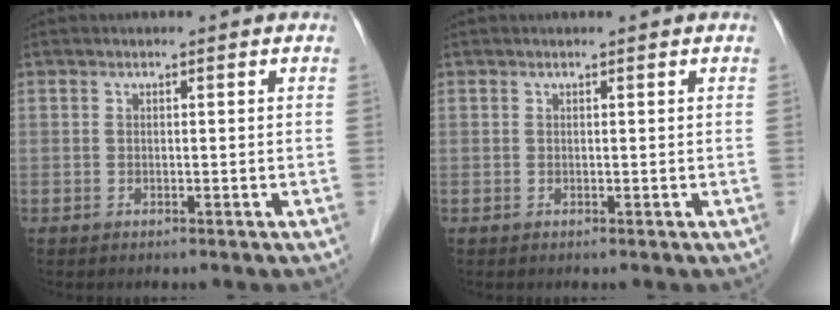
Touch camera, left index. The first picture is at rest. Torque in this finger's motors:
{"motor_torque": [0.32, 0.04, 0.00, -0.01]}